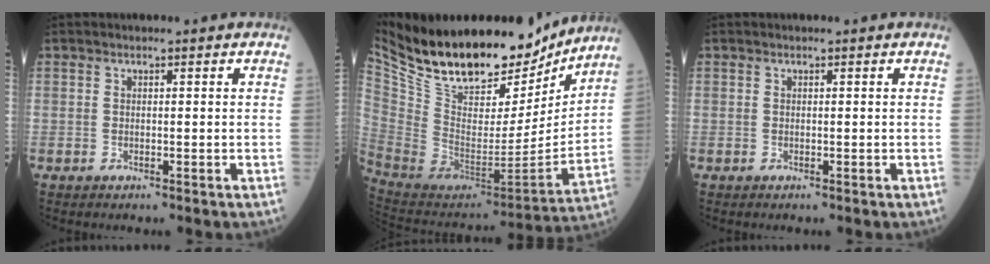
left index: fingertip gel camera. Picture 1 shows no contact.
{"total": 27.9, "force": [22.8, 9.0, 13.3], "torque": [-0.253, -0.016, 0.366]}
{"total": 0.0}